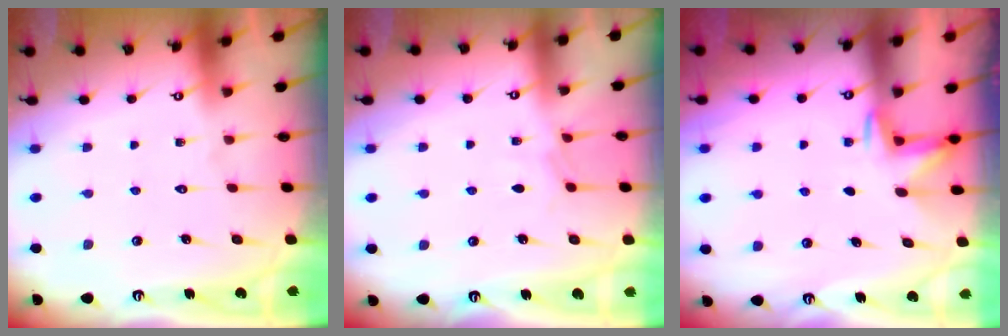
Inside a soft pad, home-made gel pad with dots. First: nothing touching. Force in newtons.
{"total": 3.7, "press": 3.6, "slide": 0.6}
{"total": 2.5, "press": 2.4, "slide": 0.7}